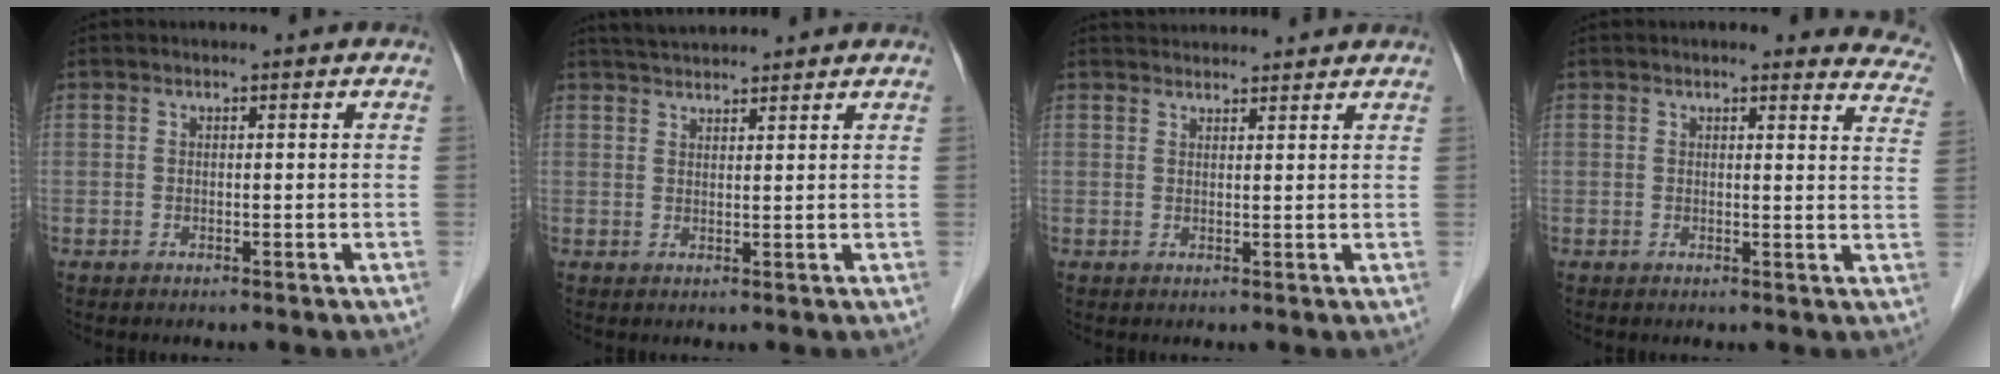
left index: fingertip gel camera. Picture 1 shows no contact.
{"total": 4.8, "force": [4.5, 0.3, 1.4], "torque": [-0.026, 0.031, 0.077]}
{"total": 6.4, "force": [6.3, 0.5, 1.1], "torque": [-0.016, 0.032, 0.081]}
{"total": 10.6, "force": [9.9, 2.3, 2.9], "torque": [0.009, -0.025, 0.071]}